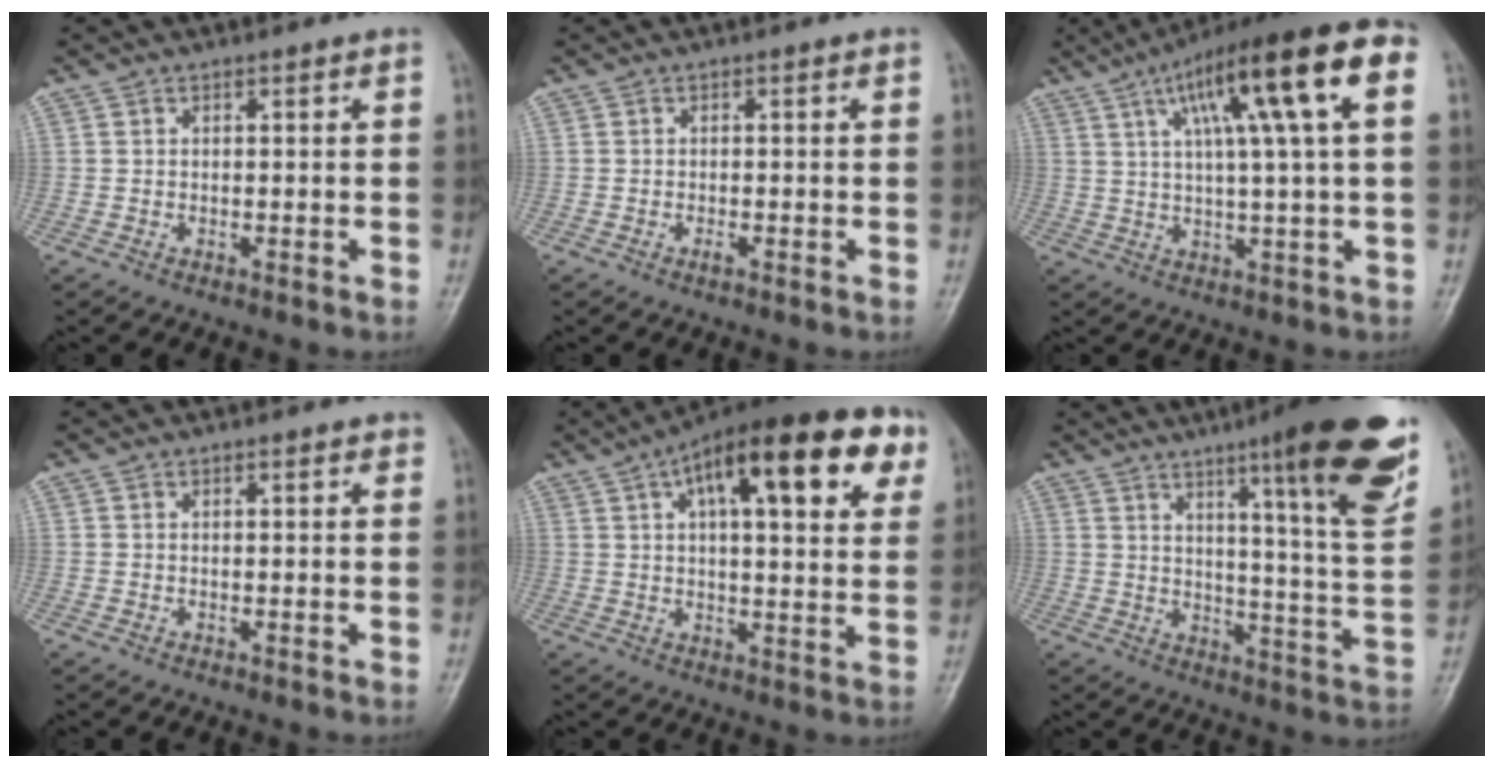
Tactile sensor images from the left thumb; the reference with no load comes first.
{"total": 0.6, "force": [-0.5, 0.1, 0.3], "torque": [-0.010, 0.003, -0.009]}
{"total": 17.9, "force": [5.9, 2.6, 16.7], "torque": [-0.257, 0.024, 0.084]}
{"total": 1.1, "force": [0.8, 0.4, 0.7], "torque": [-0.008, -0.003, 0.008]}
{"total": 22.4, "force": [9.7, 8.0, 18.6], "torque": [-0.256, 0.016, 0.134]}
{"total": 20.8, "force": [11.8, 2.5, 16.9], "torque": [-0.202, -0.058, 0.163]}